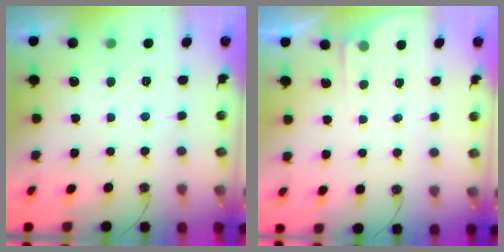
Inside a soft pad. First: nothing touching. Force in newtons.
{"total": 3.7, "press": 3.7, "slide": 0.4}